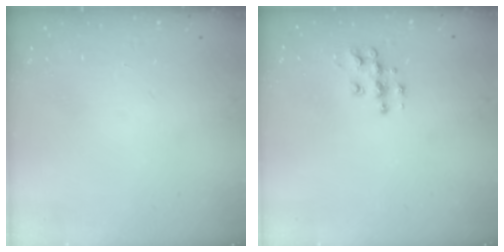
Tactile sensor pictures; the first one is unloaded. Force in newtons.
{"total": 8.5, "press": 8.5, "slide": 0.5}